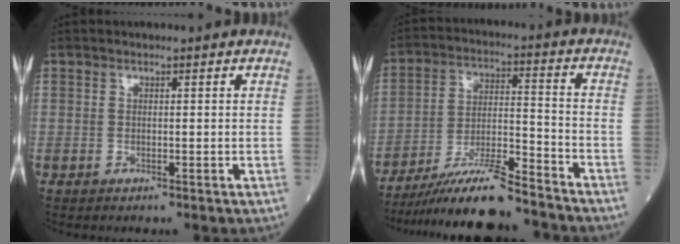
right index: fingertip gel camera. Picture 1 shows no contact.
{"total": 13.4, "force": [-11.8, 0.3, 6.4], "torque": [-0.107, -0.005, -0.209]}